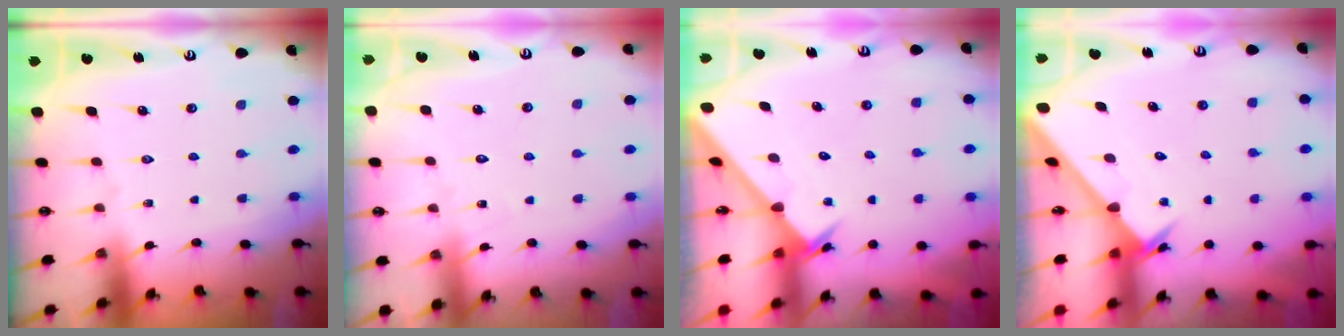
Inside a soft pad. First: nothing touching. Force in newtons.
{"total": 5.6, "press": 5.5, "slide": 0.4}
{"total": 2.5, "press": 2.5, "slide": 0.2}
{"total": 2.5, "press": 2.5, "slide": 0.2}